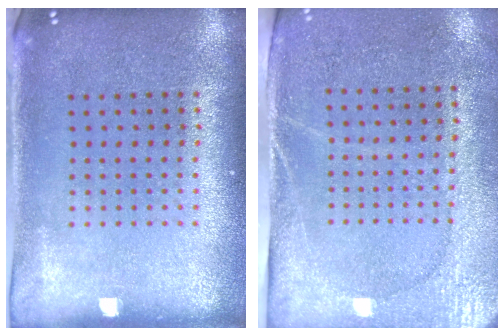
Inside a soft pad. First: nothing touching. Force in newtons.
{"total": 2.7, "press": 2.3, "slide": 1.4}